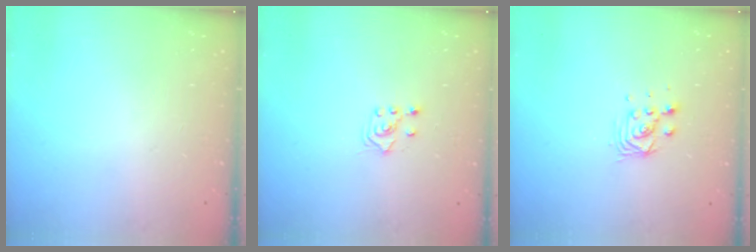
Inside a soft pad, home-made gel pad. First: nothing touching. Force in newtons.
{"total": 3.5, "press": 3.4, "slide": 0.8}
{"total": 4.9, "press": 4.9, "slide": 0.4}